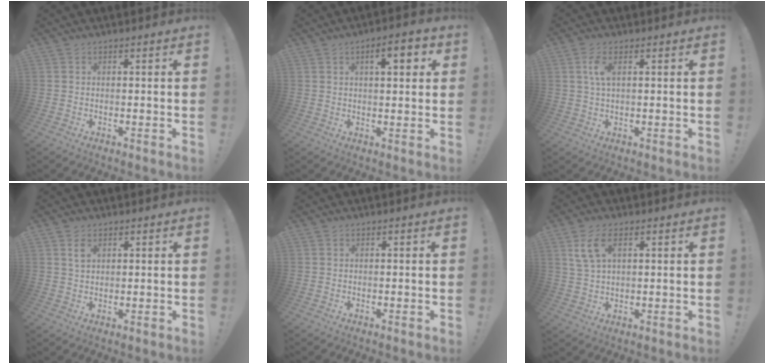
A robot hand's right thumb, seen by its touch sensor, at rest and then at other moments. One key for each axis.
{"total": 6.9, "fx": 2.7, "fy": 2.2, "fz": 6.0, "tx": -0.071, "ty": -0.007, "tz": 0.034}
{"total": 4.5, "fx": 1.3, "fy": 1.8, "fz": 4.0, "tx": -0.079, "ty": -0.003, "tz": 0.018}
{"total": 3.2, "fx": 1.9, "fy": 1.8, "fz": 1.9, "tx": -0.032, "ty": -0.003, "tz": 0.033}
{"total": 0.0}
{"total": 7.7, "fx": 3.2, "fy": 3.8, "fz": 5.8, "tx": -0.111, "ty": -0.007, "tz": 0.058}